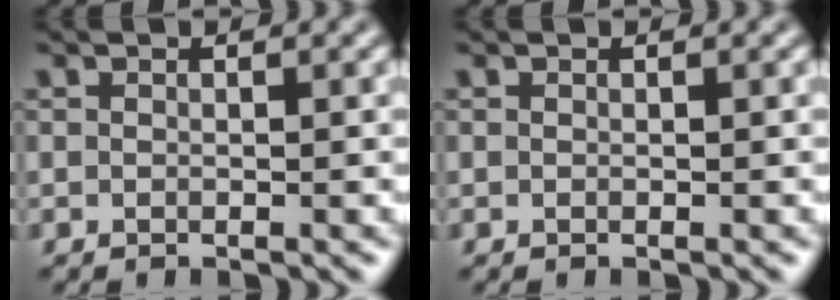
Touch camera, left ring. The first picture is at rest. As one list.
[{"total": 0.0}]